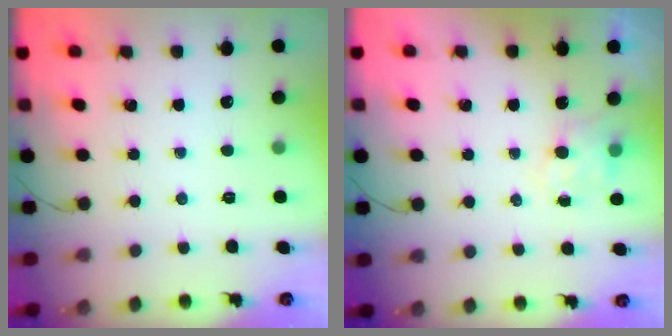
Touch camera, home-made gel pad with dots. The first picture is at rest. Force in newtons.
{"total": 5.4, "press": 5.3, "slide": 0.8}